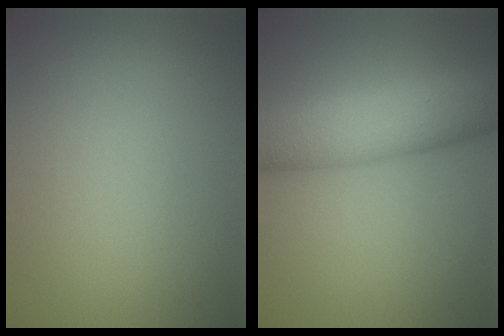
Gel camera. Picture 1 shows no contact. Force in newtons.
{"total": 8.6, "press": 8.6, "slide": 0.4}